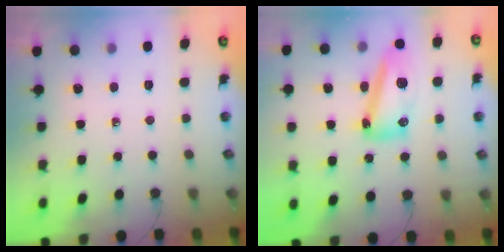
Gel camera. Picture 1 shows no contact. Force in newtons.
{"total": 13.7, "press": 13.7, "slide": 1.2}